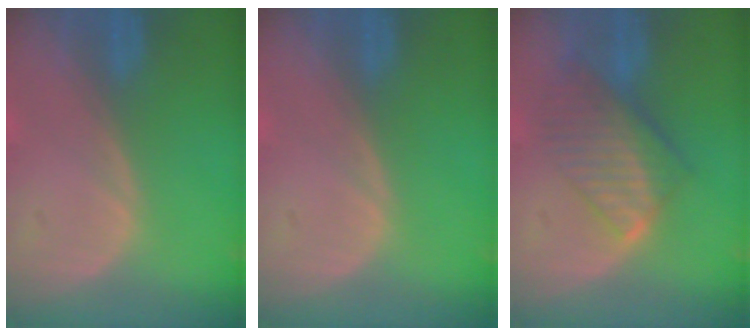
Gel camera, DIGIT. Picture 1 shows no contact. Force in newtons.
{"total": 0.0}
{"total": 8.1, "press": 7.1, "slide": 3.9}